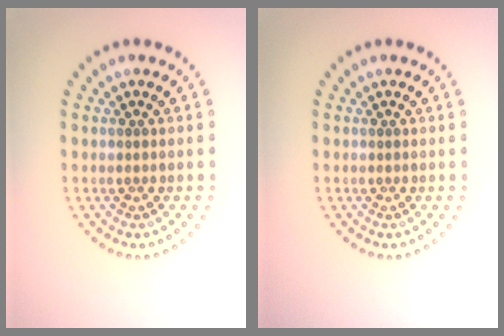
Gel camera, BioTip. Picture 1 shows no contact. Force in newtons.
{"total": 0.0}